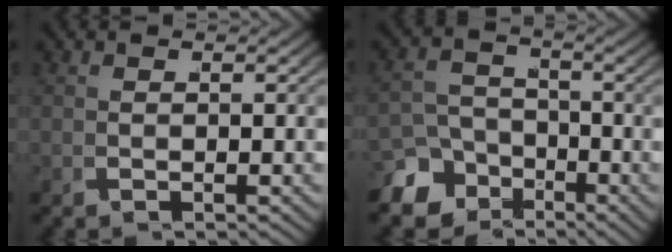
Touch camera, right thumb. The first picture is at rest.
{"total": 7.6, "force": [-4.0, 5.7, 3.0], "torque": [-0.028, -0.022, -0.065]}